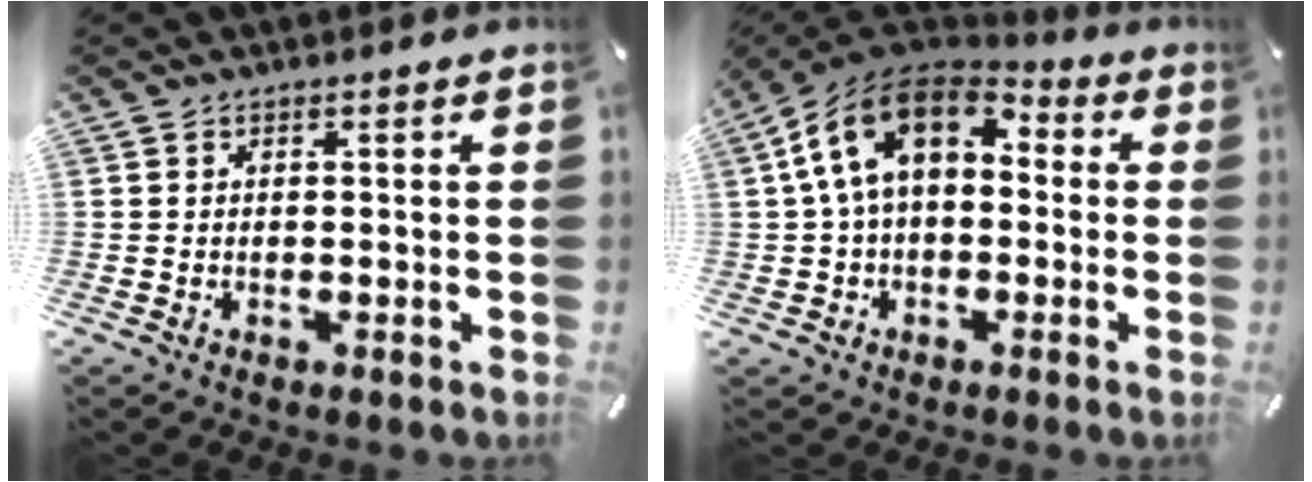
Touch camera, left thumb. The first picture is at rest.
{"total": 14.8, "force": [2.7, 9.9, 10.7], "torque": [-0.200, 0.002, 0.043]}